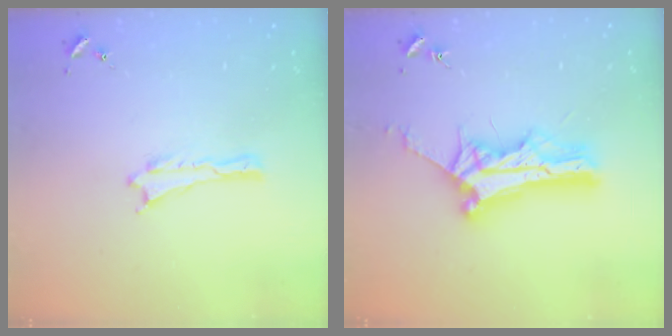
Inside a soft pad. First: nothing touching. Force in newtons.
{"total": 9.2, "press": 9.2, "slide": 0.4}